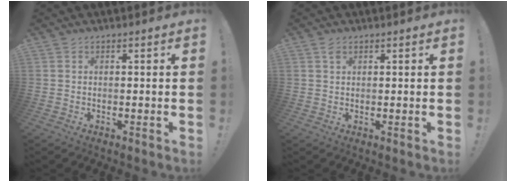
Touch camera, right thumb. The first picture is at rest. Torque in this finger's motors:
{"motor_torque": [0.92, 0.40, -0.26, -0.12, 0.00]}